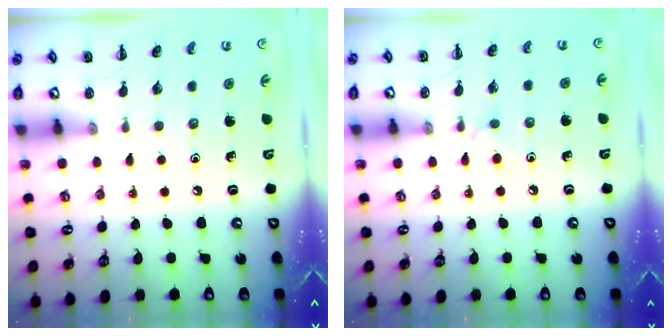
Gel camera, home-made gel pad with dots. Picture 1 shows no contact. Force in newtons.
{"total": 3.7, "press": 3.4, "slide": 1.4}